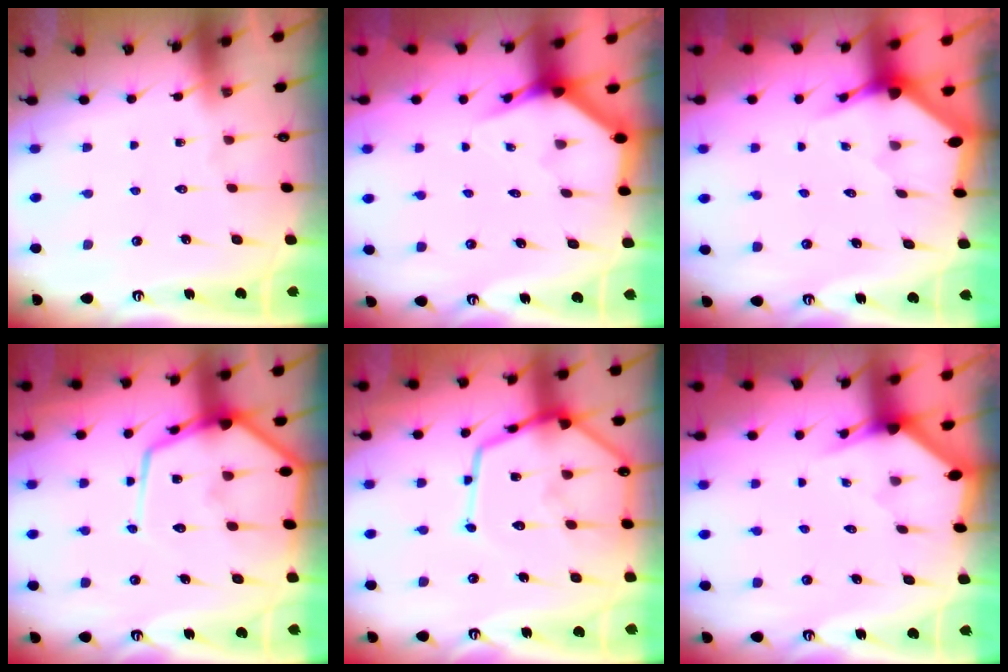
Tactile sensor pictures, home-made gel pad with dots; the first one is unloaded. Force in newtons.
{"total": 3.9, "press": 3.9, "slide": 0.2}
{"total": 2.9, "press": 2.9, "slide": 0.1}
{"total": 16.5, "press": 16.5, "slide": 1.6}
{"total": 17.4, "press": 17.3, "slide": 1.6}
{"total": 2.2, "press": 2.2, "slide": 0.1}